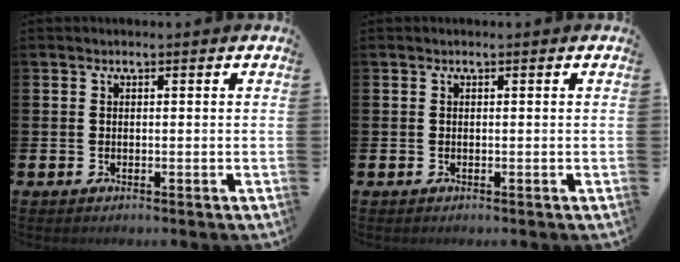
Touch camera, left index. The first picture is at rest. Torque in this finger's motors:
{"motor_torque": [-0.05, 0.05, 0.00, 0.00]}